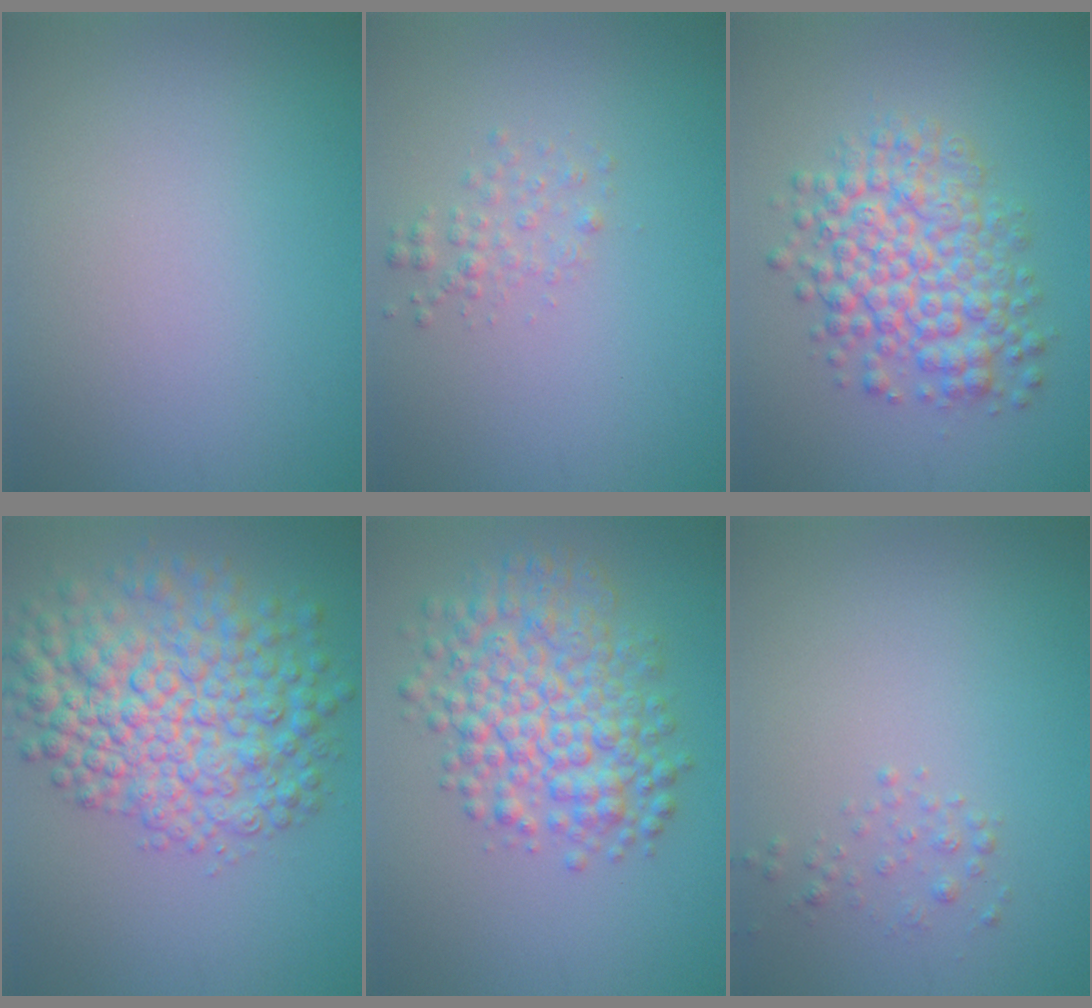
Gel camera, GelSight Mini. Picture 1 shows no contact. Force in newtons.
{"total": 1.4, "press": 1.4, "slide": 0.1}
{"total": 6.4, "press": 6.4, "slide": 0.1}
{"total": 9.0, "press": 9.0, "slide": 0.2}
{"total": 7.0, "press": 7.0, "slide": 0.2}
{"total": 0.9, "press": 0.9, "slide": 0.0}